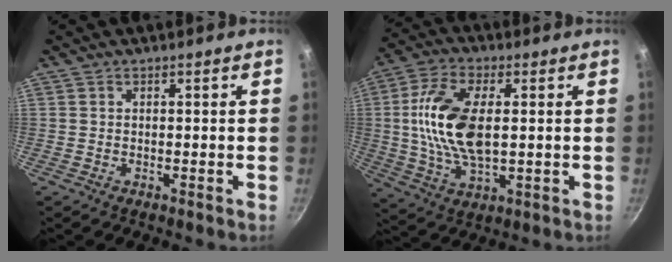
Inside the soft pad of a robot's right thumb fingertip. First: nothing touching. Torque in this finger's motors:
{"motor_torque": [1.87, 2.33, 1.84, -0.43, 0.46]}